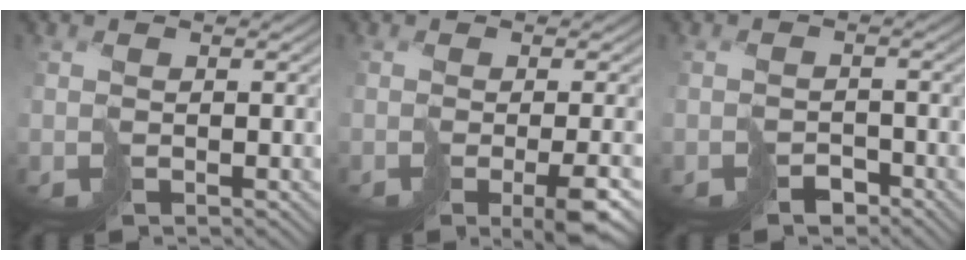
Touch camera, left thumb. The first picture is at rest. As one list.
[{"total": 5.7, "force": [-2.2, 1.2, 5.1], "torque": [-0.072, -0.001, -0.033]}, {"total": 2.3, "force": [-1.7, 1.2, 0.9], "torque": [-0.014, 0.001, -0.034]}]